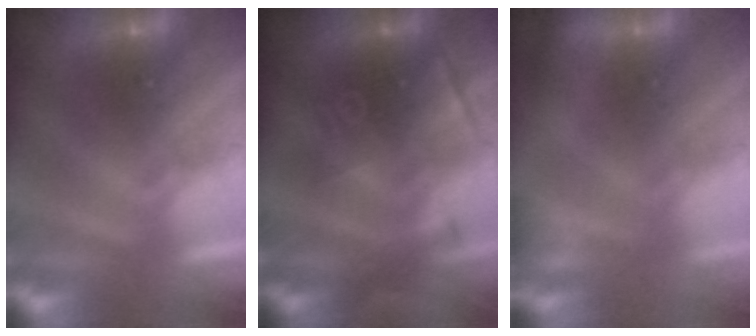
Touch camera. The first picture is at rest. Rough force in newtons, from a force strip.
{"total": 2.9}
{"total": 5.2}